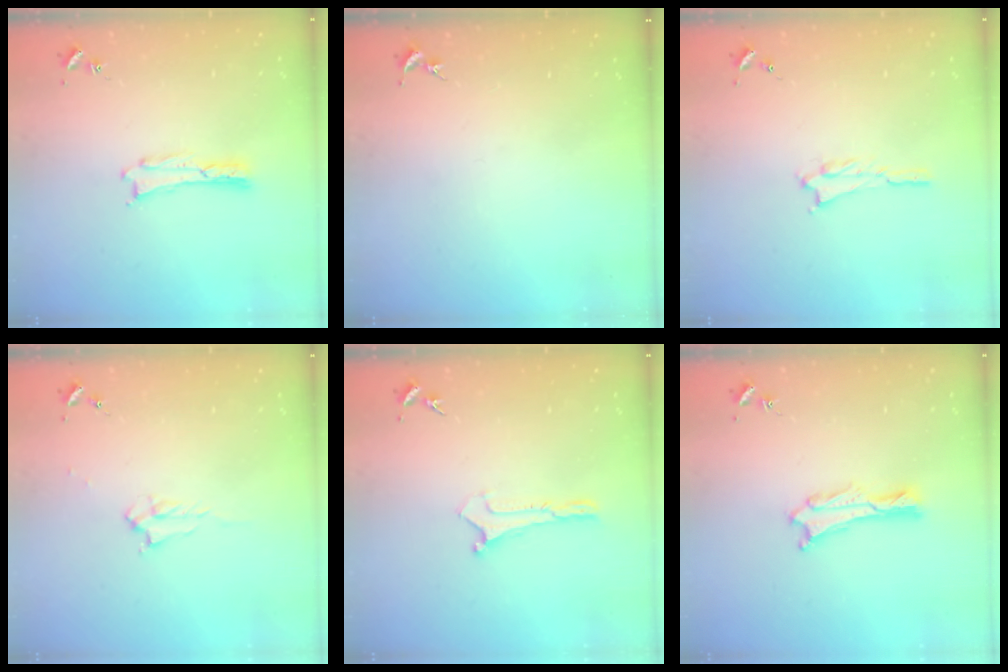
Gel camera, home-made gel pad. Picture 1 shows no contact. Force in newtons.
{"total": 0.0}
{"total": 1.1, "press": 1.1, "slide": 0.2}
{"total": 1.7, "press": 1.6, "slide": 0.2}
{"total": 0.0}
{"total": 0.8, "press": 0.7, "slide": 0.2}